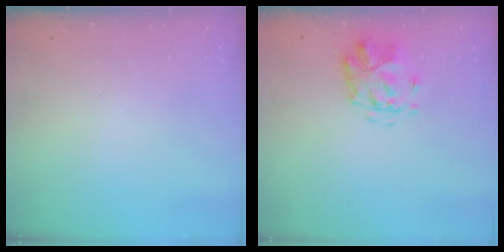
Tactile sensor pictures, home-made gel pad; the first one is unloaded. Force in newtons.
{"total": 4.5, "press": 4.2, "slide": 1.8}